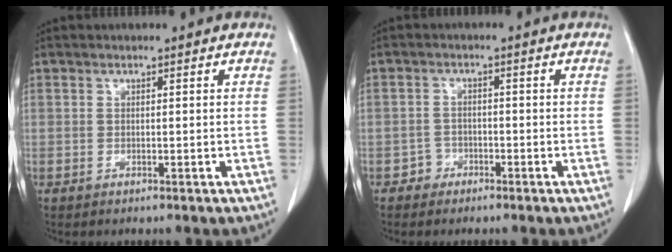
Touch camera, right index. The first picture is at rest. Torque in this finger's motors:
{"motor_torque": [-1.70, 0.44, -1.06, -0.21]}